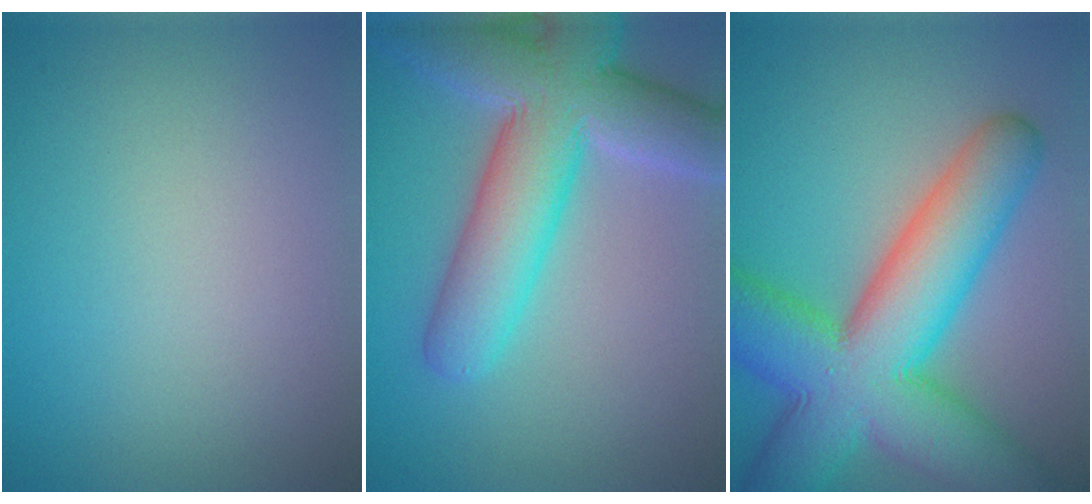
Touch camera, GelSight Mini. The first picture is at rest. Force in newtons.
{"total": 9.6, "press": 9.6, "slide": 0.7}
{"total": 13.4, "press": 13.4, "slide": 0.5}